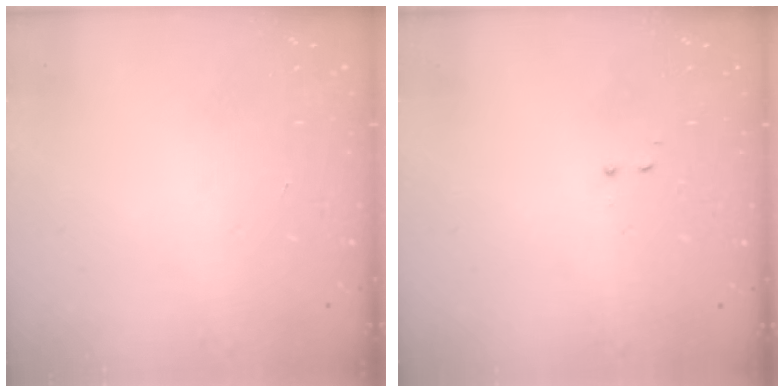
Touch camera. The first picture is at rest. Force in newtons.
{"total": 0.5, "press": 0.5, "slide": 0.3}